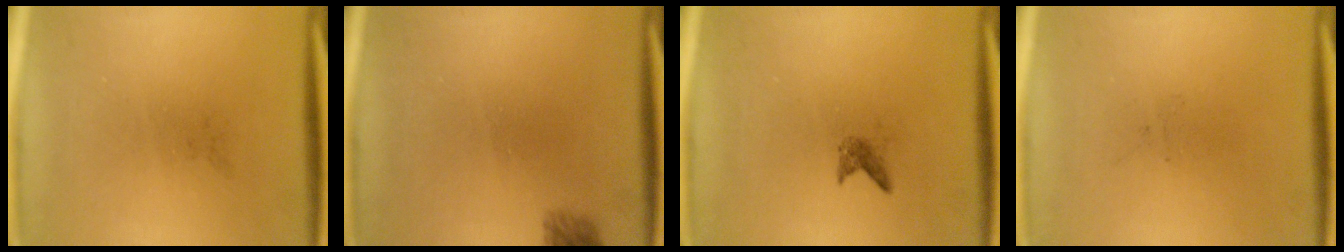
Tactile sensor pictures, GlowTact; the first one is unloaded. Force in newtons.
{"total": 1.6}
{"total": 0.9}
{"total": 0.0}